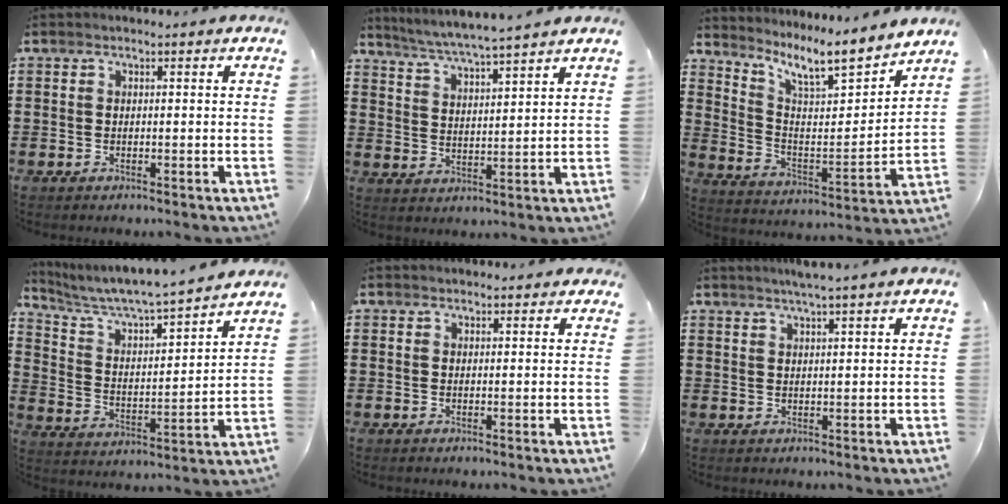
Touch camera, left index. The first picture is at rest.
{"total": 4.7, "force": [4.5, -0.8, 1.2], "torque": [-0.041, -0.026, 0.076]}
{"total": 8.9, "force": [7.4, 1.4, 4.8], "torque": [-0.107, -0.052, 0.120]}
{"total": 5.8, "force": [5.4, 0.0, 2.0], "torque": [-0.066, -0.043, 0.084]}
{"total": 1.0, "force": [0.9, 0.5, 0.1], "torque": [-0.004, 0.004, 0.017]}
{"total": 2.3, "force": [2.0, -0.5, 1.1], "torque": [-0.024, -0.001, 0.036]}